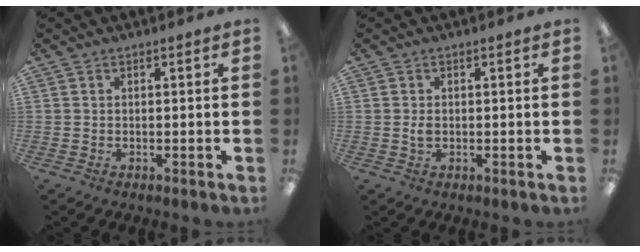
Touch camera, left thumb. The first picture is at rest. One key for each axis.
{"total": 1.6, "fx": 0.0, "fy": 1.0, "fz": 1.3, "tx": -0.025, "ty": 0.000, "tz": -0.001}